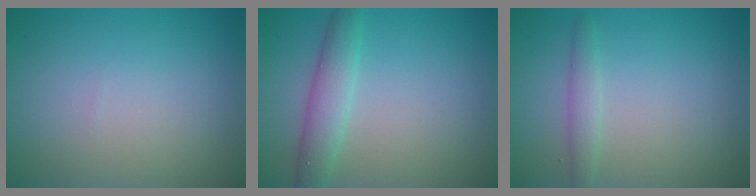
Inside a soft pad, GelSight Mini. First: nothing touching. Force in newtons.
{"total": 3.1, "press": 3.1, "slide": 0.0}
{"total": 1.5, "press": 1.5, "slide": 0.1}